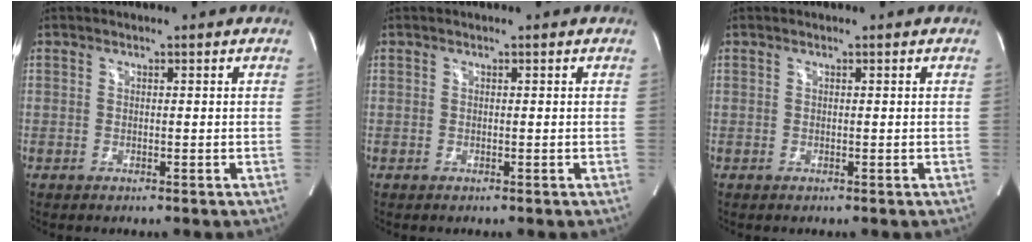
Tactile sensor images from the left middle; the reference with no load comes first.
{"total": 0.0}
{"total": 0.0}